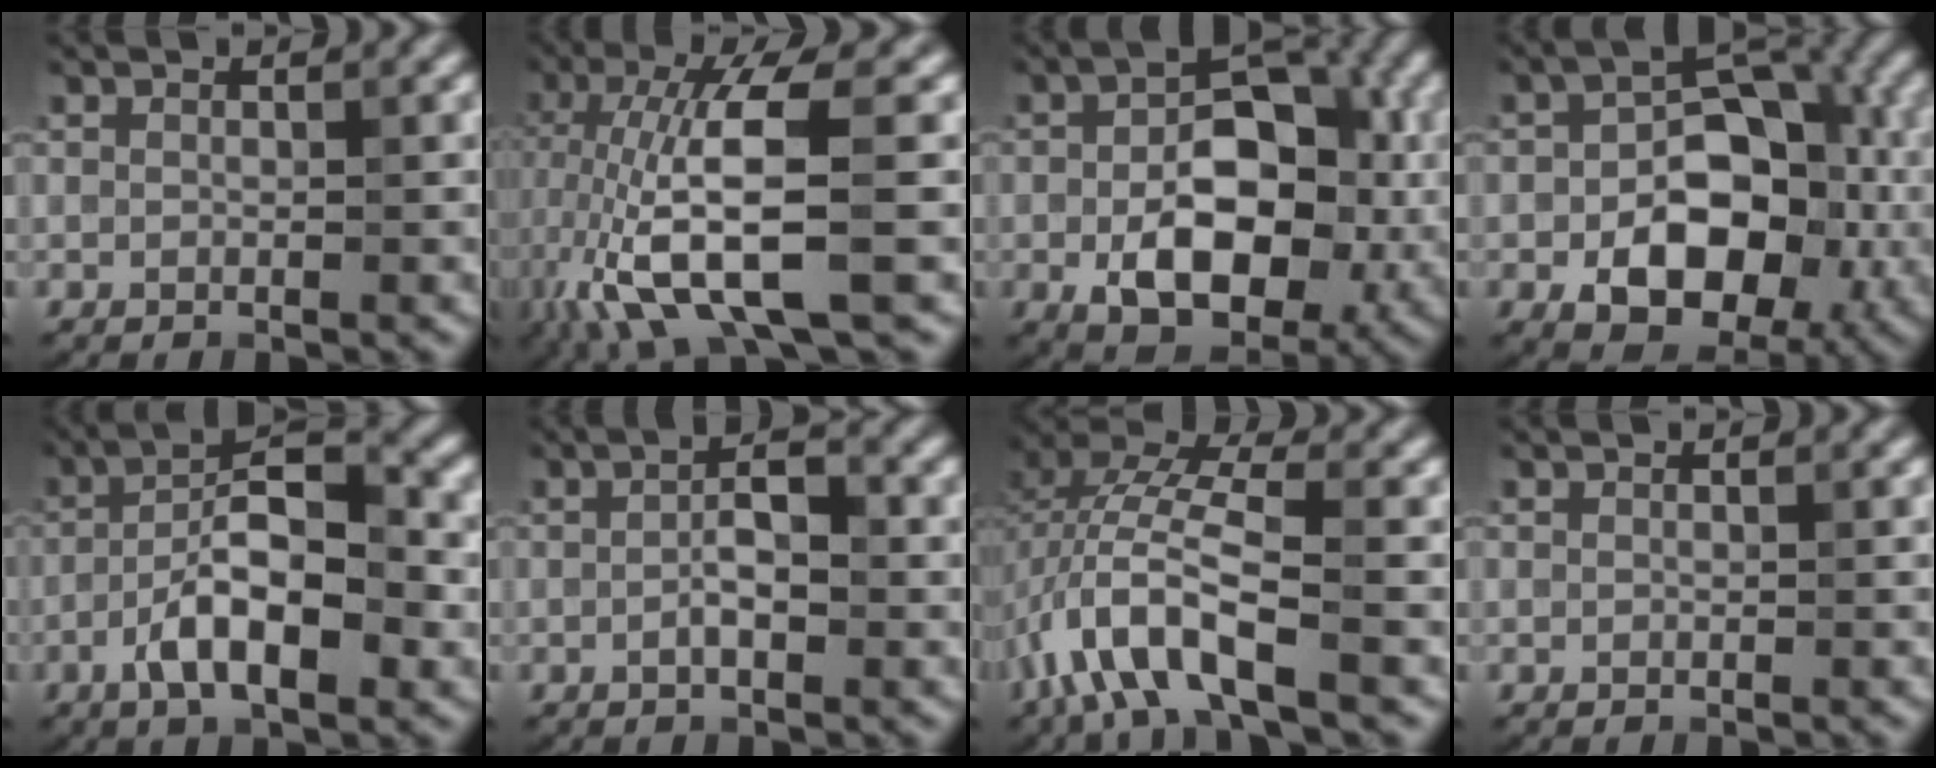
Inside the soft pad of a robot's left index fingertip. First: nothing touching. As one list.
[{"total": 10.3, "force": [-2.4, 2.6, 9.6], "torque": [-0.197, 0.000, -0.042]}, {"total": 10.9, "force": [-1.9, 6.6, 8.5], "torque": [-0.140, -0.007, -0.025]}, {"total": 11.2, "force": [-2.9, 7.0, 8.2], "torque": [-0.113, -0.002, -0.041]}, {"total": 8.5, "force": [-2.9, 2.9, 7.4], "torque": [-0.115, 0.020, -0.054]}, {"total": 3.2, "force": [-0.5, 1.0, 3.0], "torque": [-0.054, 0.004, -0.013]}, {"total": 7.2, "force": [-3.1, 2.4, 6.1], "torque": [-0.127, 0.013, -0.067]}, {"total": 0.0}]